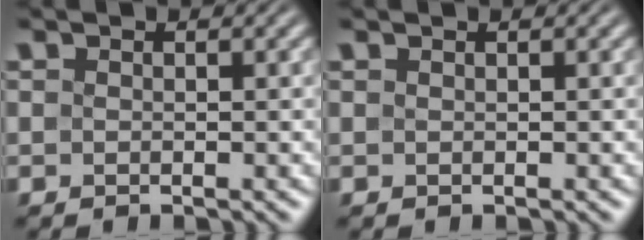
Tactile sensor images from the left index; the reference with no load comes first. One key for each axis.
{"total": 0.0}